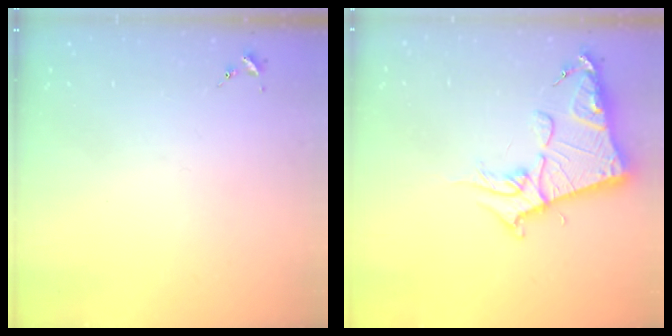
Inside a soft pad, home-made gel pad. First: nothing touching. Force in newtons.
{"total": 14.8, "press": 14.8, "slide": 1.5}